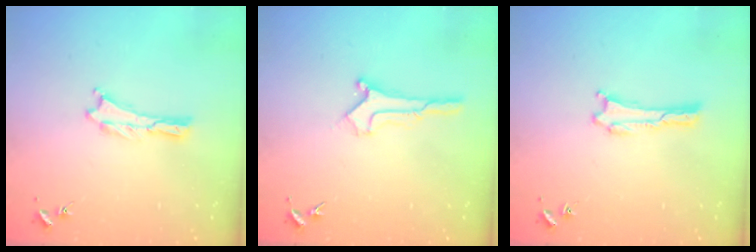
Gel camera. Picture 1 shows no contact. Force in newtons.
{"total": 0.9, "press": 0.9, "slide": 0.1}
{"total": 0.0}